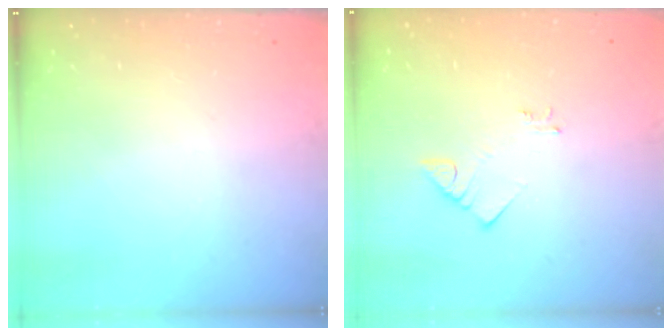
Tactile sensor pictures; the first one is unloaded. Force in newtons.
{"total": 2.8, "press": 2.8, "slide": 0.3}